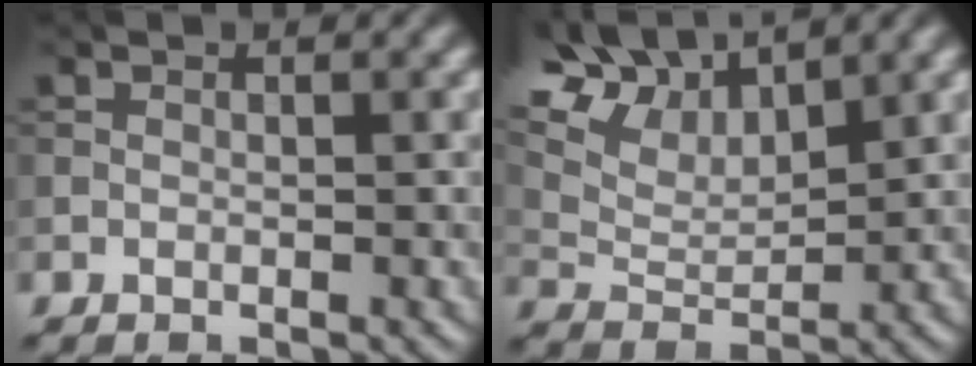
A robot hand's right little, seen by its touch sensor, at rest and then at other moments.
{"total": 9.1, "force": [6.9, 3.1, 5.0], "torque": [-0.139, 0.030, 0.127]}